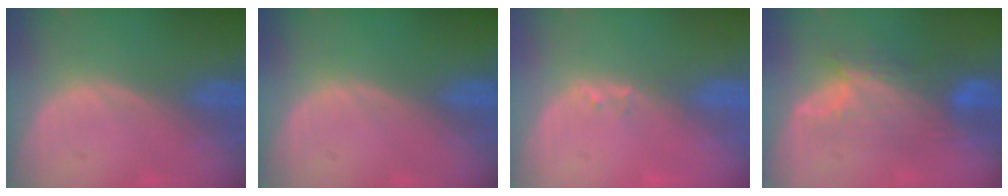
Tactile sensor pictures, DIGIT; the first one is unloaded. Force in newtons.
{"total": 0.0}
{"total": 1.0, "press": 0.9, "slide": 0.5}
{"total": 8.0, "press": 7.5, "slide": 3.0}